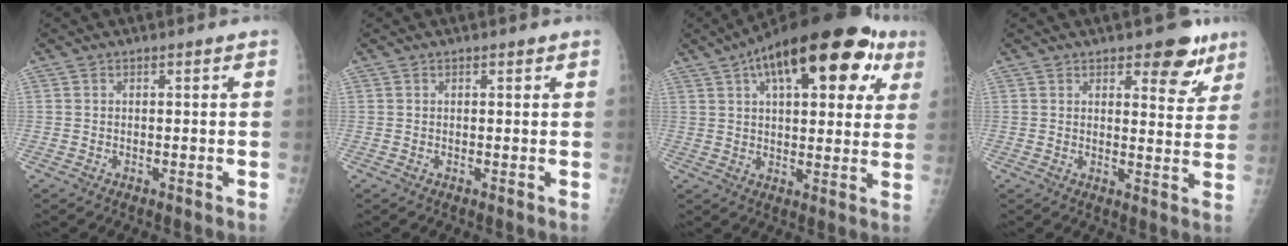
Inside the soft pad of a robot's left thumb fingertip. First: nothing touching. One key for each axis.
{"total": 0.7, "fx": 0.5, "fy": 0.3, "fz": 0.5, "tx": -0.007, "ty": -0.001, "tz": 0.006}
{"total": 24.9, "fx": 11.2, "fy": 10.9, "fz": 19.4, "tx": -0.263, "ty": 0.022, "tz": 0.157}
{"total": 8.0, "fx": 5.1, "fy": 3.6, "fz": 5.0, "tx": -0.029, "ty": -0.028, "tz": 0.065}